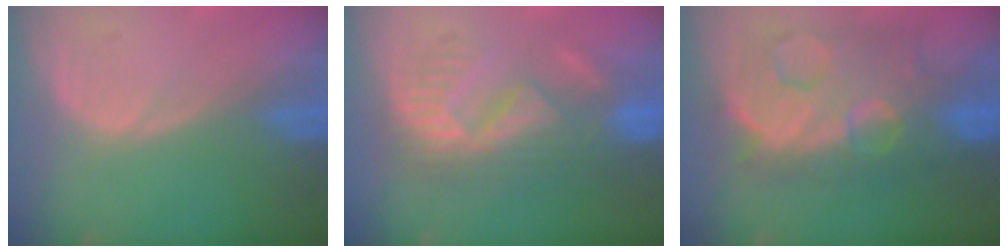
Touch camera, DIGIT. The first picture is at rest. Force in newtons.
{"total": 9.0, "press": 8.4, "slide": 3.2}
{"total": 11.9, "press": 11.8, "slide": 1.3}